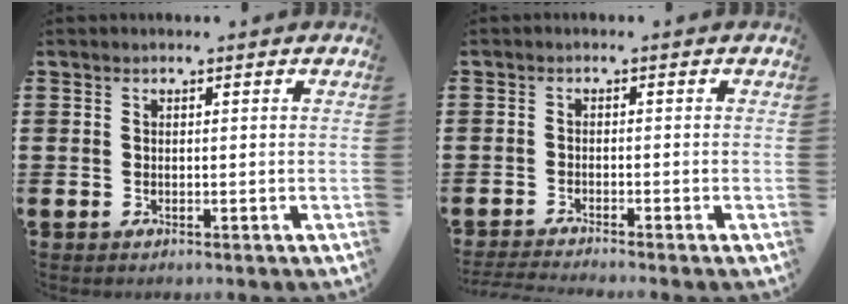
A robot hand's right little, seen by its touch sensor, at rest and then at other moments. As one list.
[{"total": 1.3, "force": [-1.2, -0.2, 0.4], "torque": [-0.006, 0.001, -0.024]}]